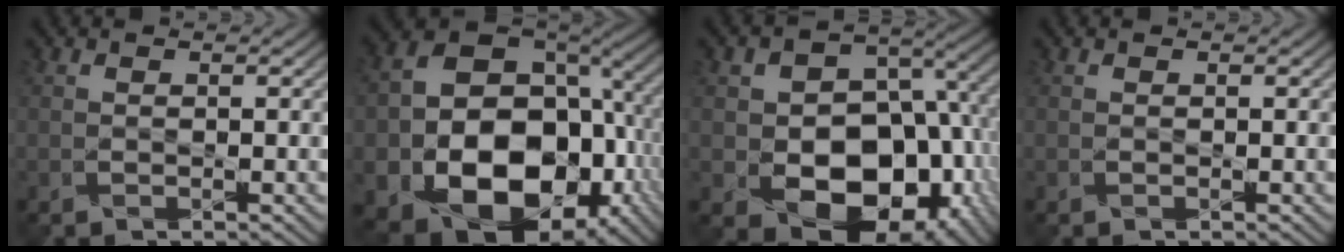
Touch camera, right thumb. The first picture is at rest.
{"total": 20.5, "force": [-5.0, 15.1, 12.9], "torque": [-0.249, -0.062, -0.043]}
{"total": 16.8, "force": [-3.2, 12.6, 10.8], "torque": [-0.142, -0.032, -0.044]}
{"total": 0.0}